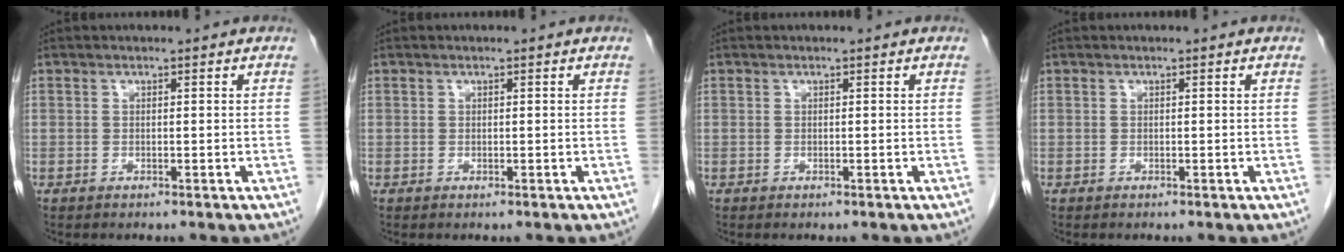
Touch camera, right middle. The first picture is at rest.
{"total": 0.0}
{"total": 0.0}
{"total": 0.0}